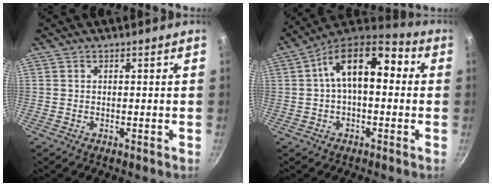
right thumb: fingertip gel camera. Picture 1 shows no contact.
{"total": 14.7, "force": [2.1, 8.0, 12.2], "torque": [-0.179, 0.045, 0.023]}